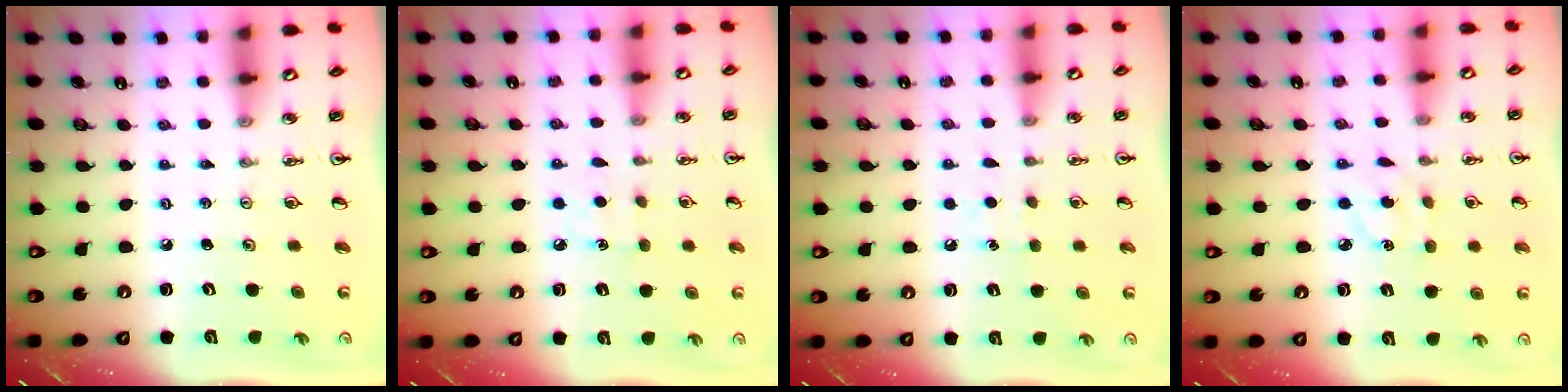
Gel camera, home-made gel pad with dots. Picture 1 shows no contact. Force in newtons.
{"total": 5.3, "press": 5.2, "slide": 0.6}
{"total": 5.6, "press": 5.6, "slide": 0.6}
{"total": 3.9, "press": 3.9, "slide": 0.5}